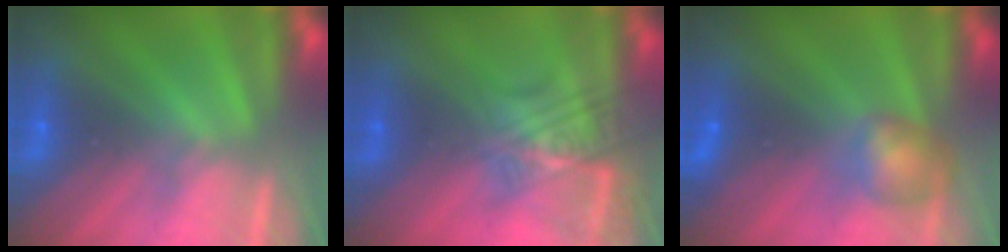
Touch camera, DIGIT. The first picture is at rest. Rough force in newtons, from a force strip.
{"total": 2.4}
{"total": 5.5}